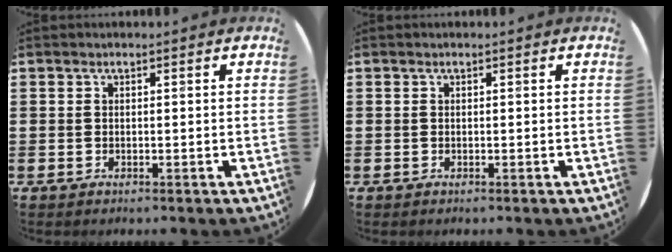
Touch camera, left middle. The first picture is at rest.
{"total": 0.0}